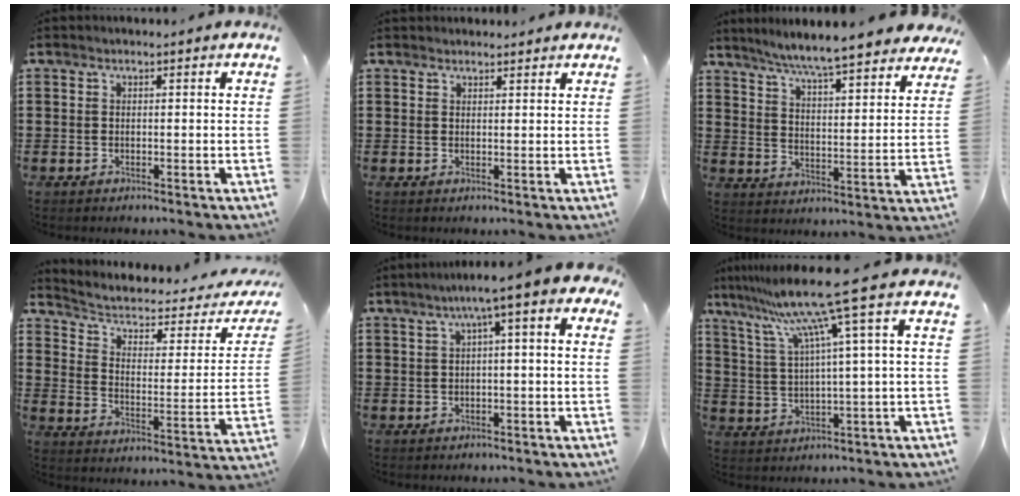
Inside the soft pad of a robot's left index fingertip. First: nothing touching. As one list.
[{"total": 1.4, "force": [1.4, 0.3, 0.1], "torque": [-0.004, 0.001, 0.027]}, {"total": 6.7, "force": [6.2, -0.5, 2.4], "torque": [-0.074, -0.045, 0.104]}, {"total": 3.6, "force": [2.0, 1.7, 2.5], "torque": [-0.063, -0.017, 0.025]}, {"total": 4.3, "force": [0.6, 0.2, 4.2], "torque": [-0.084, -0.003, 0.002]}, {"total": 11.7, "force": [6.1, -0.8, 9.9], "torque": [-0.223, -0.026, 0.087]}]